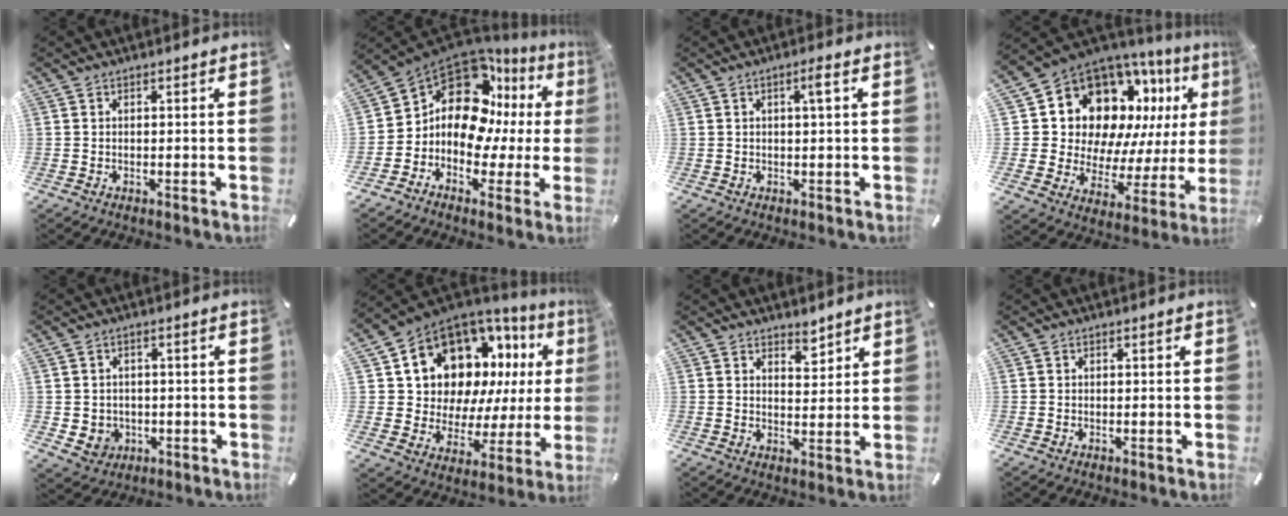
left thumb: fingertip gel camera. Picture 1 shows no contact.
{"total": 15.0, "force": [4.9, 10.6, 9.4], "torque": [-0.186, -0.058, 0.077]}
{"total": 2.7, "force": [0.8, 0.3, 2.5], "torque": [-0.049, 0.003, 0.011]}
{"total": 14.7, "force": [8.1, 10.8, 5.7], "torque": [-0.101, -0.087, 0.159]}
{"total": 4.5, "force": [0.0, 4.5, 0.5], "torque": [-0.009, -0.003, -0.001]}
{"total": 14.2, "force": [8.3, 10.0, 5.8], "torque": [-0.104, -0.079, 0.160]}
{"total": 4.1, "force": [3.6, 1.8, 0.3], "torque": [0.017, -0.030, 0.063]}
{"total": 0.0}